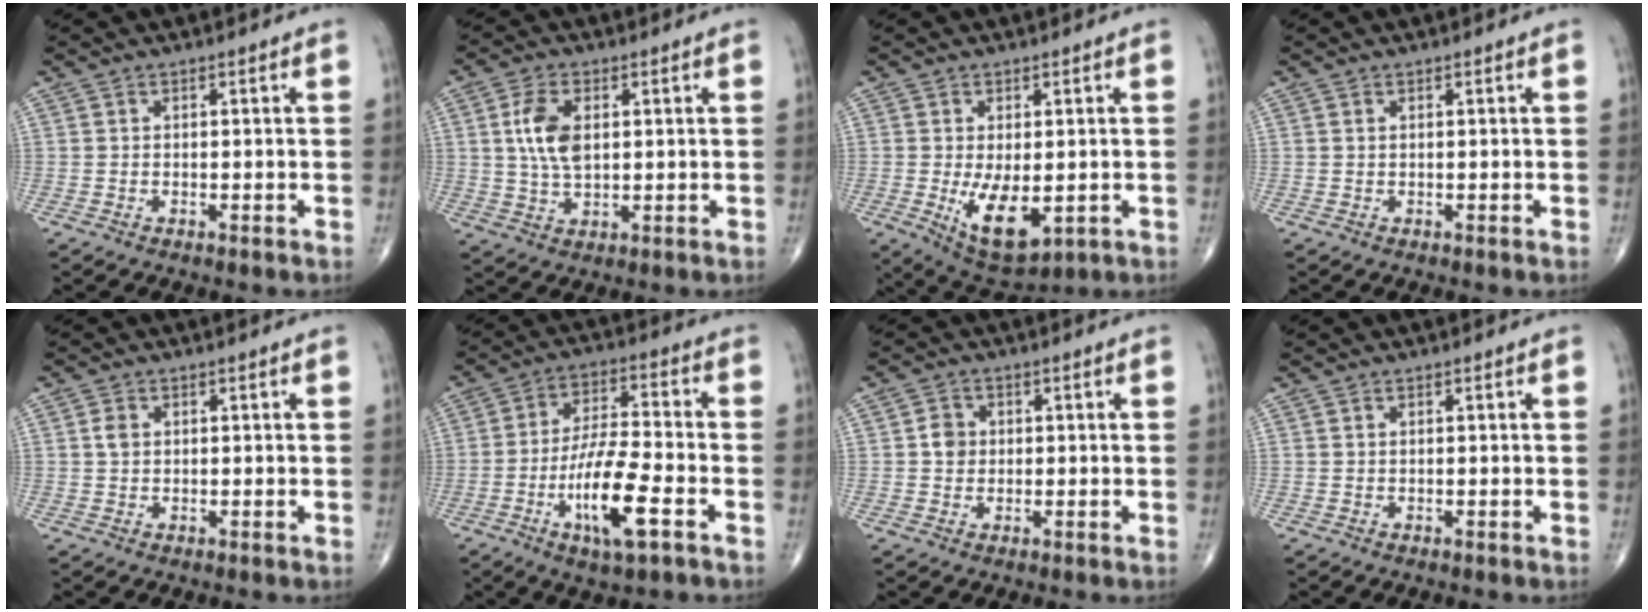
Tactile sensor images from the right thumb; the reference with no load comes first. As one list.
[{"total": 7.9, "force": [1.6, 4.4, 6.4], "torque": [-0.124, -0.003, 0.033]}, {"total": 9.6, "force": [-1.7, 4.7, 8.2], "torque": [-0.126, -0.021, -0.012]}, {"total": 0.0}, {"total": 1.4, "force": [0.4, 1.0, 0.9], "torque": [-0.017, 0.002, 0.008]}, {"total": 13.6, "force": [-5.4, 3.5, 12.0], "torque": [-0.226, 0.020, -0.096]}, {"total": 3.1, "force": [0.2, 2.8, 1.4], "torque": [-0.012, 0.004, -0.002]}, {"total": 0.0}]